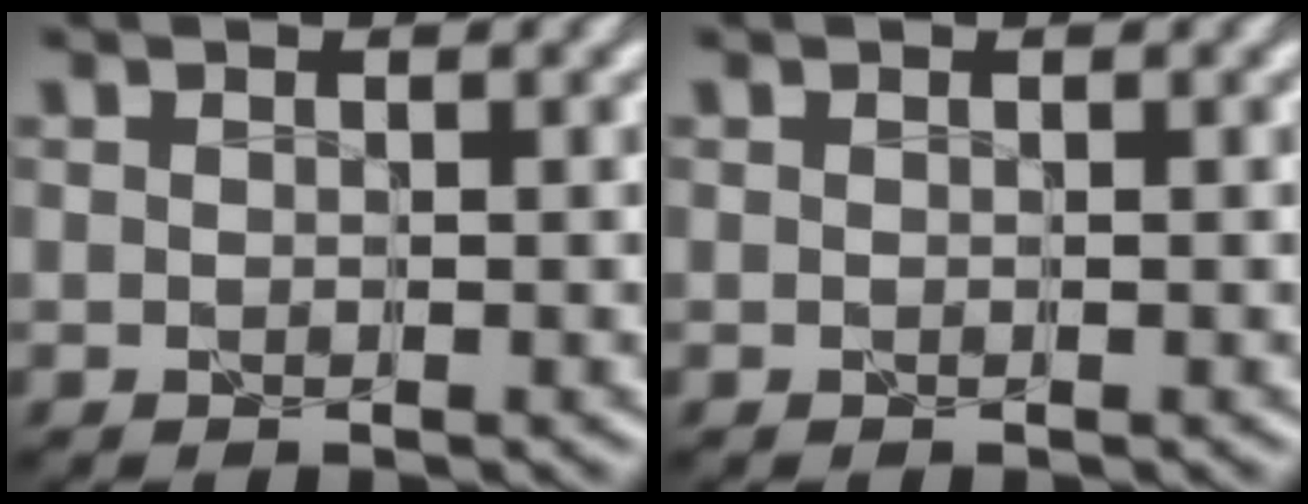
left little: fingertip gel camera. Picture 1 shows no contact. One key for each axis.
{"total": 0.0}